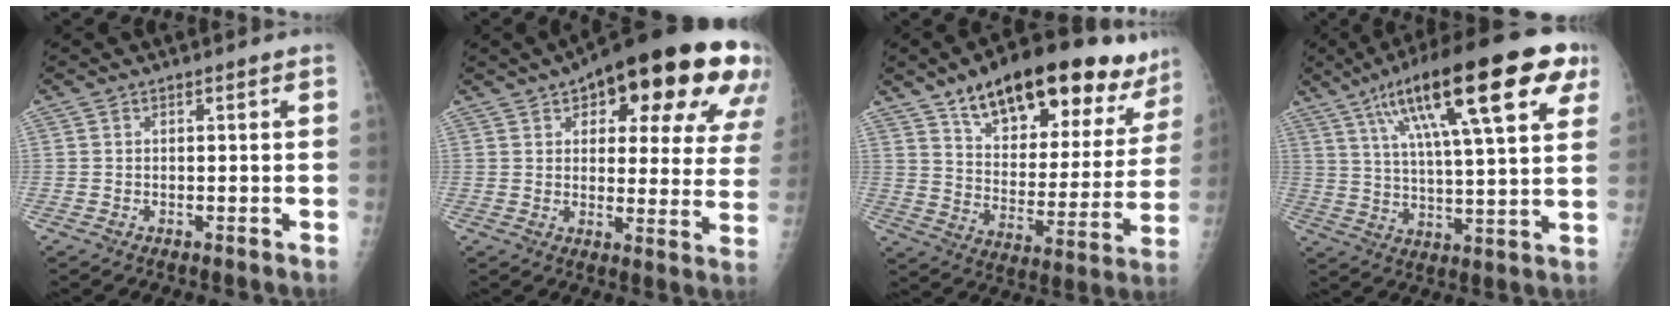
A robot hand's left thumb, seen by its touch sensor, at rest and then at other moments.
{"total": 26.9, "force": [13.7, 10.5, 20.6], "torque": [-0.240, -0.007, 0.176]}
{"total": 26.3, "force": [17.7, 10.9, 16.1], "torque": [-0.194, -0.052, 0.265]}
{"total": 25.5, "force": [12.2, 6.3, 21.5], "torque": [-0.328, 0.005, 0.189]}